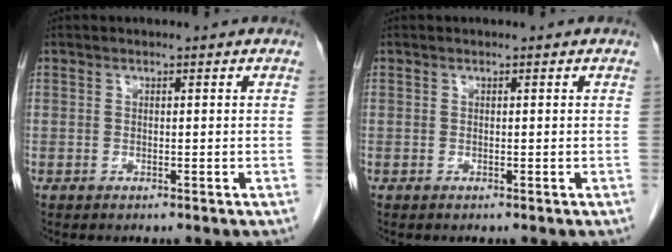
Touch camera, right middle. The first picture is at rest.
{"total": 0.0}